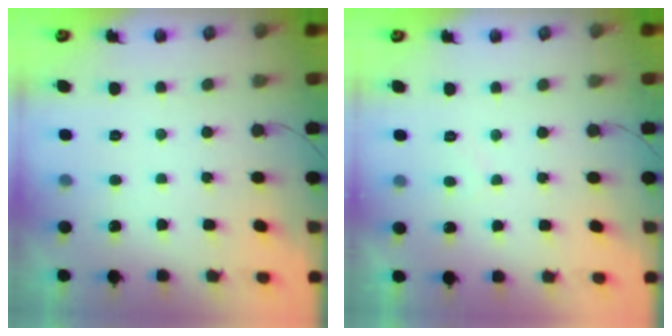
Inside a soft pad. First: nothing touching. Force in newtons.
{"total": 2.0, "press": 2.0, "slide": 0.5}